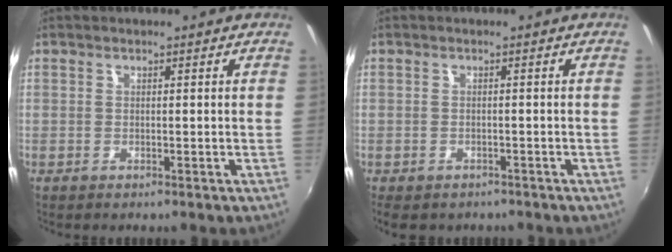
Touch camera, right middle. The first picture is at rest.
{"total": 5.6, "force": [-4.2, 2.6, 2.6], "torque": [-0.064, -0.030, -0.056]}